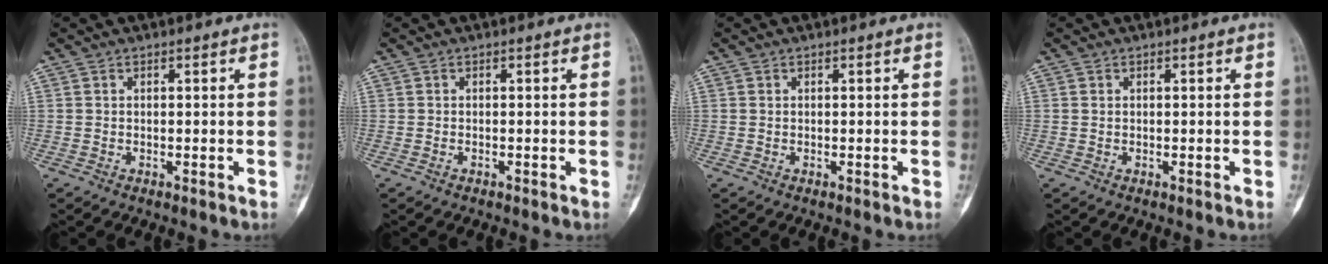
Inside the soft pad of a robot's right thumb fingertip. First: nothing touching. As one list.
[{"total": 0.0}, {"total": 0.0}, {"total": 0.5, "force": [0.2, 0.3, 0.3], "torque": [-0.007, 0.001, 0.004]}]